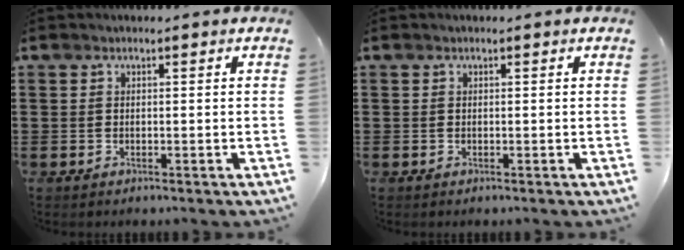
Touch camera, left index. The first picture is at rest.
{"total": 0.0}